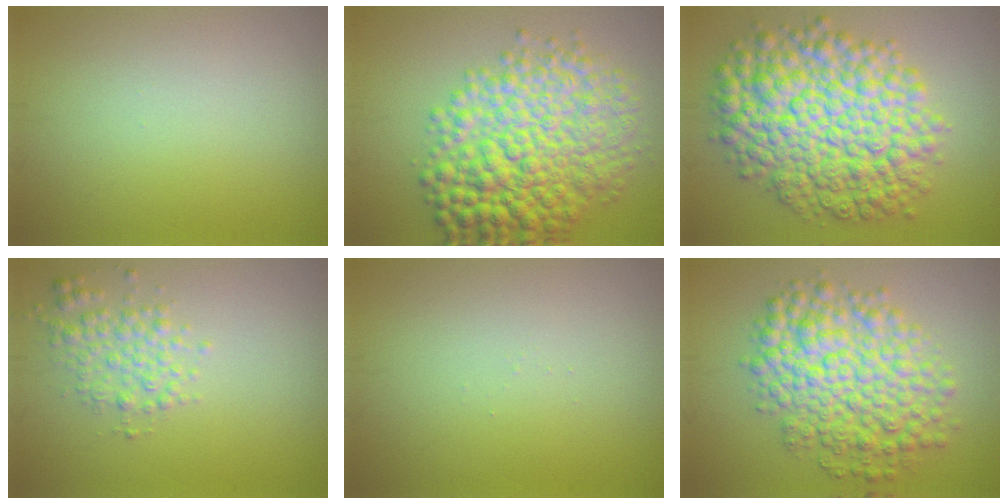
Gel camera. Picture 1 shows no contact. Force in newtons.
{"total": 10.1, "press": 10.1, "slide": 0.1}
{"total": 11.5, "press": 11.5, "slide": 0.2}
{"total": 2.5, "press": 2.5, "slide": 0.0}
{"total": 0.0}
{"total": 8.0, "press": 8.0, "slide": 0.1}